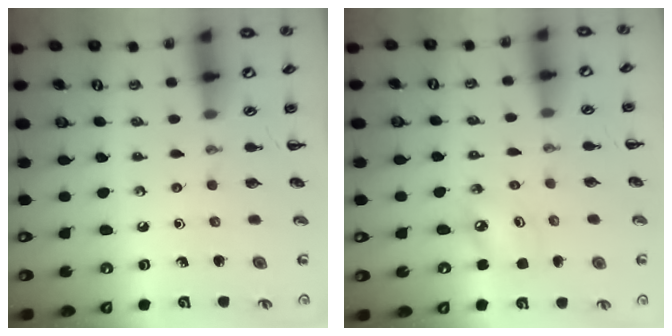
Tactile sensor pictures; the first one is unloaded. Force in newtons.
{"total": 5.9, "press": 5.7, "slide": 1.5}